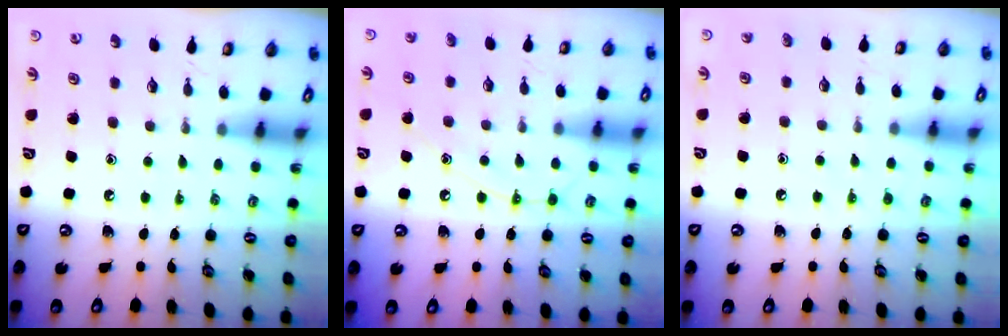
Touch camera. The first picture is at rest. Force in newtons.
{"total": 10.5, "press": 10.4, "slide": 0.9}
{"total": 3.7, "press": 3.7, "slide": 0.4}